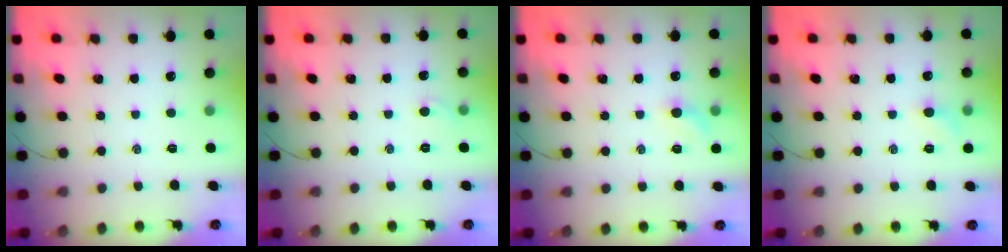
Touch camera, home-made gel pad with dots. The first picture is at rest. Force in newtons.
{"total": 2.9, "press": 2.8, "slide": 1.0}
{"total": 4.4, "press": 4.3, "slide": 1.0}
{"total": 5.1, "press": 4.8, "slide": 1.6}